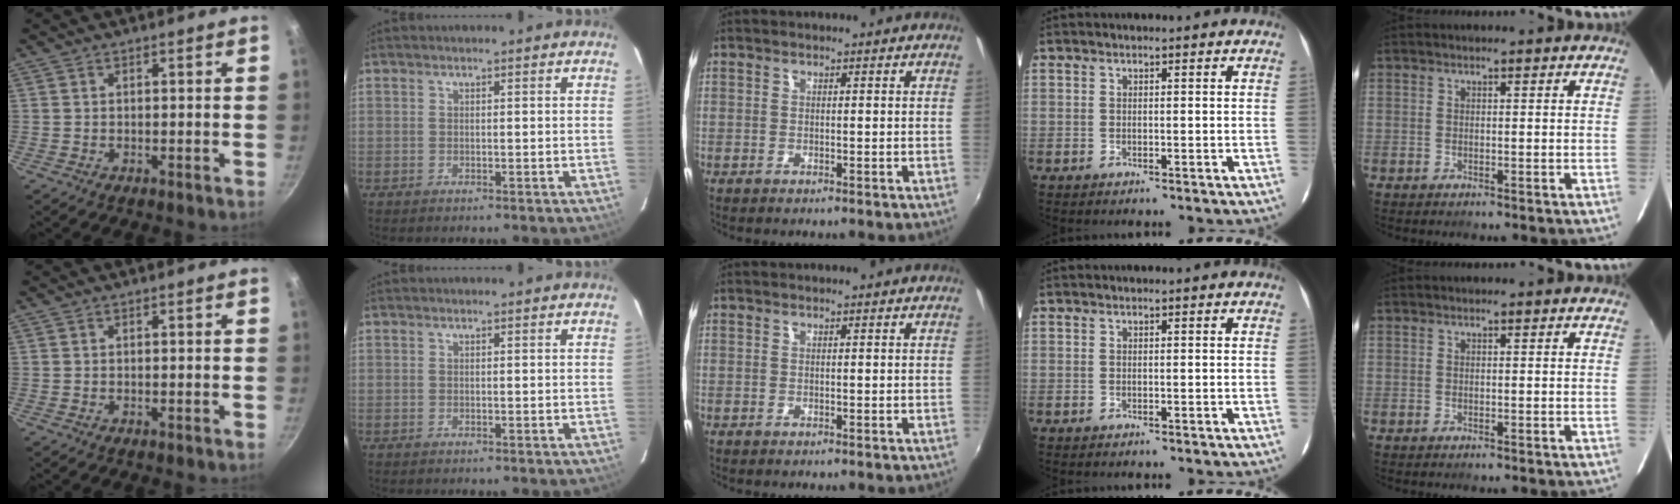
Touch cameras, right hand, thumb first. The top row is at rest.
{}